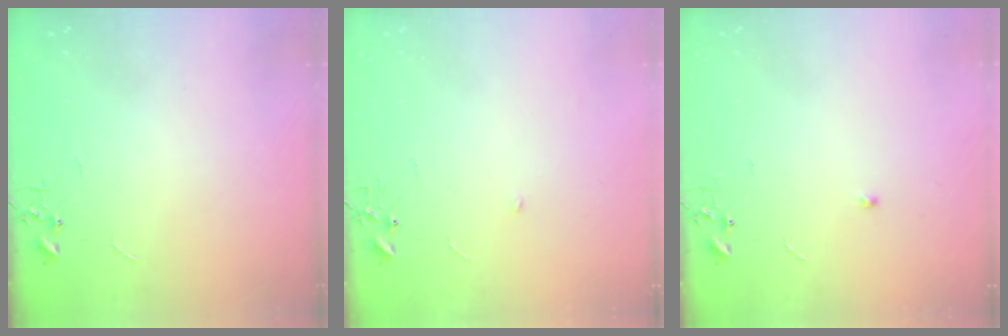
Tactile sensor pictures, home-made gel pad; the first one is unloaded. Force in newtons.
{"total": 4.3, "press": 4.2, "slide": 1.3}
{"total": 4.7, "press": 4.7, "slide": 0.6}